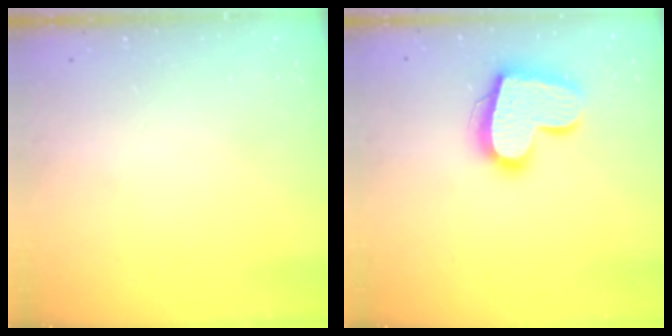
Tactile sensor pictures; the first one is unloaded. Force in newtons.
{"total": 17.6, "press": 17.6, "slide": 1.4}